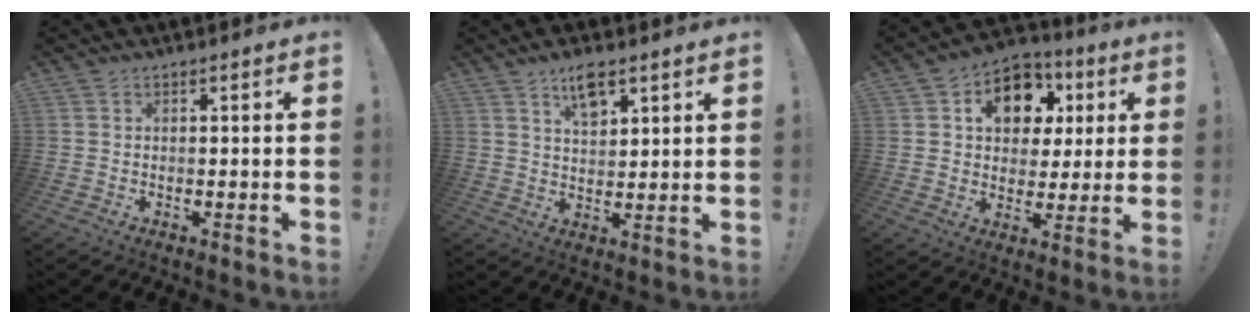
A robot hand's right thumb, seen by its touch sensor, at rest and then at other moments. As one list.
[{"total": 7.0, "force": [4.7, 2.6, 4.5], "torque": [-0.077, -0.019, 0.081]}, {"total": 14.1, "force": [5.1, 10.7, 7.8], "torque": [-0.097, -0.016, 0.095]}]